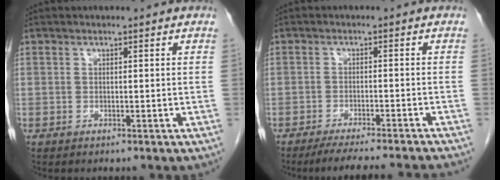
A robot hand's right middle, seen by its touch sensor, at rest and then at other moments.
{"total": 12.0, "force": [-11.0, -0.3, 4.9], "torque": [-0.053, -0.018, -0.149]}